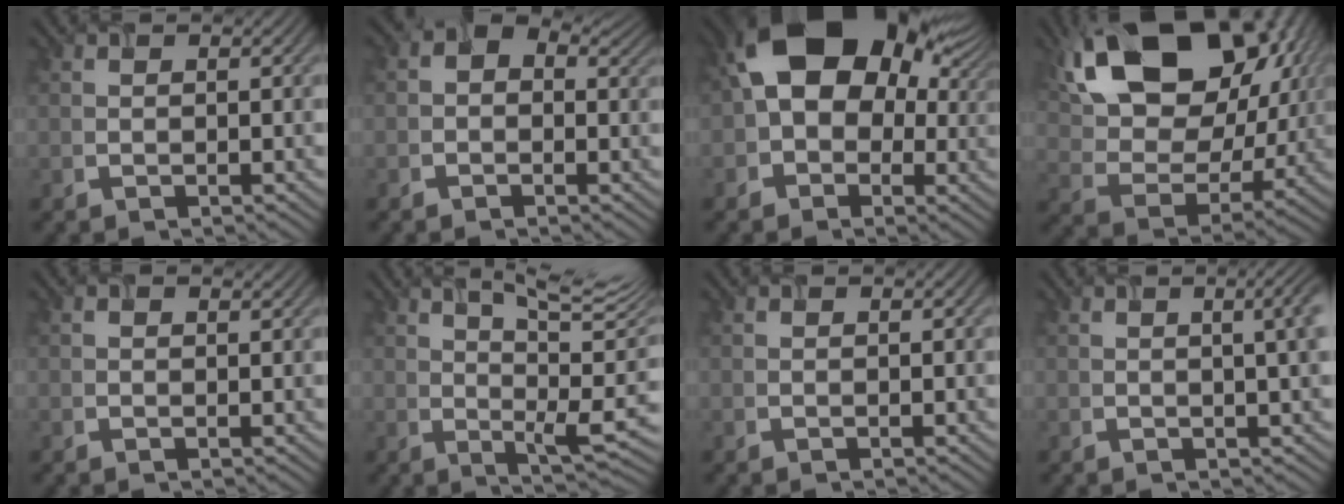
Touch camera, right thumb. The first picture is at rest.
{"total": 4.0, "force": [0.8, 2.9, 2.6], "torque": [-0.041, 0.007, -0.001]}
{"total": 17.5, "force": [4.1, 12.3, 11.8], "torque": [-0.171, 0.031, 0.059]}
{"total": 21.2, "force": [9.6, 13.1, 13.6], "torque": [-0.278, 0.047, 0.158]}
{"total": 0.6, "force": [0.4, 0.3, 0.3], "torque": [-0.003, -0.003, 0.004]}
{"total": 11.8, "force": [5.2, 2.7, 10.2], "torque": [-0.151, 0.007, 0.081]}
{"total": 0.0}
{"total": 3.6, "force": [0.8, 0.9, 3.4], "torque": [-0.043, 0.012, 0.011]}